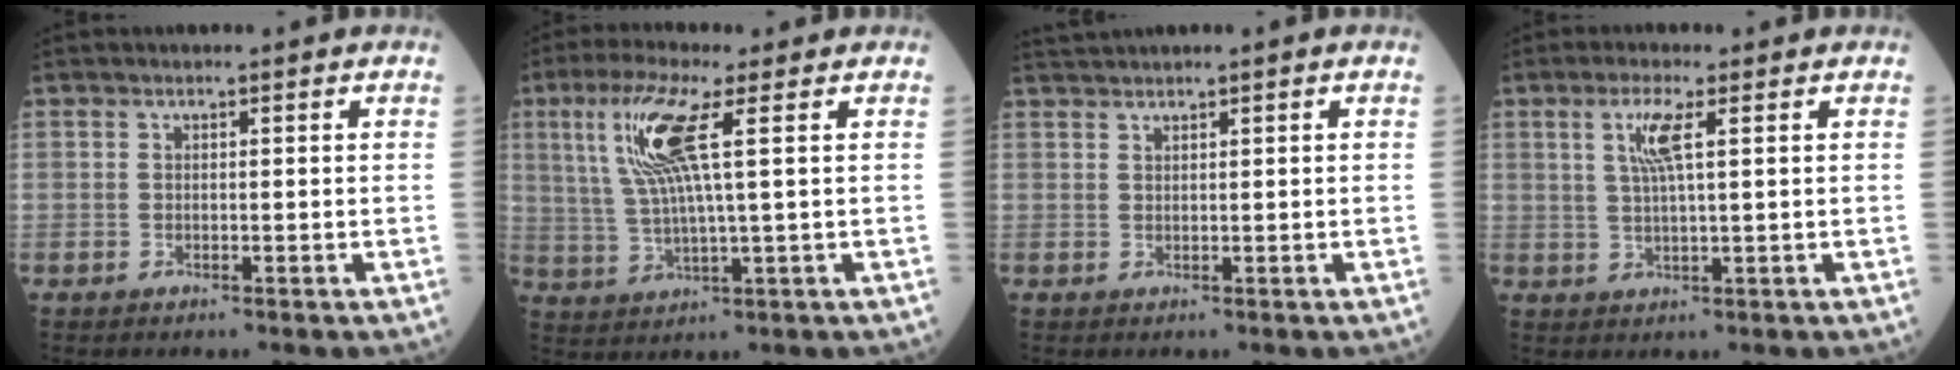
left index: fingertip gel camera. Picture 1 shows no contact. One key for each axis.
{"total": 9.3, "fx": 3.0, "fy": 0.2, "fz": 8.8, "tx": -0.197, "ty": 0.004, "tz": 0.058}
{"total": 1.5, "fx": 1.3, "fy": -0.3, "fz": 0.6, "tx": -0.015, "ty": 0.018, "tz": 0.032}
{"total": 4.3, "fx": 1.4, "fy": 0.1, "fz": 4.0, "tx": -0.087, "ty": -0.001, "tz": 0.028}